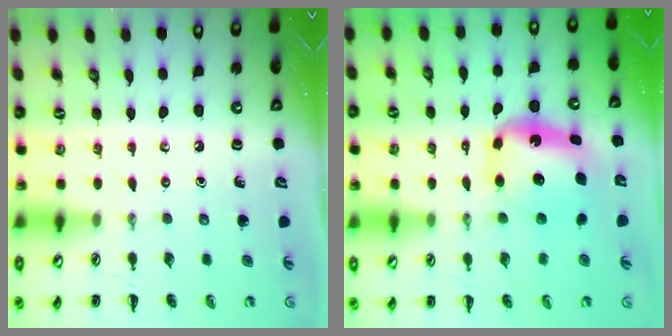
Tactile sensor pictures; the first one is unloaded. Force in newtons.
{"total": 6.1, "press": 6.0, "slide": 1.0}